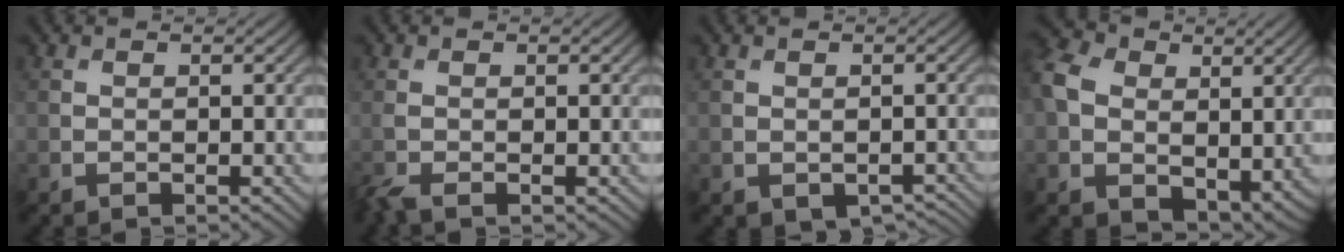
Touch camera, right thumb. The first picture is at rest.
{"total": 2.0, "force": [-1.2, 0.7, 1.4], "torque": [-0.045, -0.010, -0.031]}
{"total": 2.3, "force": [-1.2, 1.4, 1.4], "torque": [-0.020, -0.013, -0.007]}
{"total": 10.3, "force": [1.3, 7.8, 6.6], "torque": [-0.178, -0.008, 0.026]}